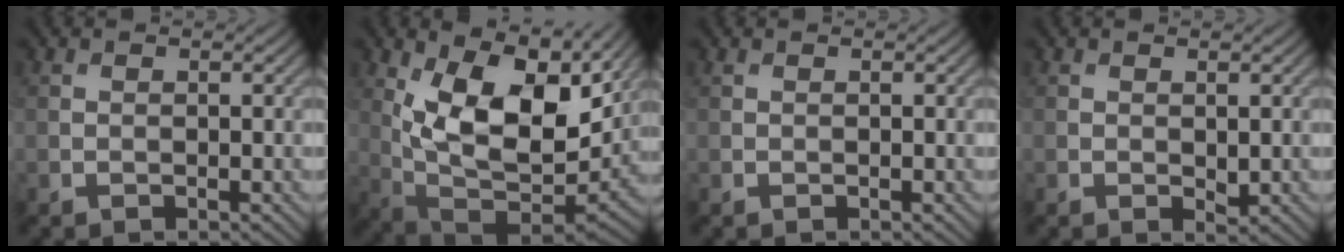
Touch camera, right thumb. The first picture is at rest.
{"total": 14.3, "force": [5.4, 7.3, 11.1], "torque": [-0.205, -0.013, 0.103]}
{"total": 0.0}
{"total": 0.9, "force": [0.1, 0.5, 0.7], "torque": [-0.010, -0.005, 0.003]}